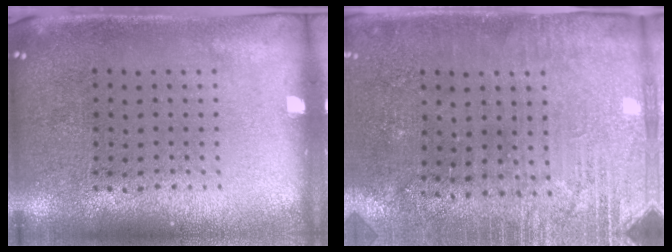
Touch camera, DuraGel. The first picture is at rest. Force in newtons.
{"total": 2.8, "press": 2.7, "slide": 0.7}